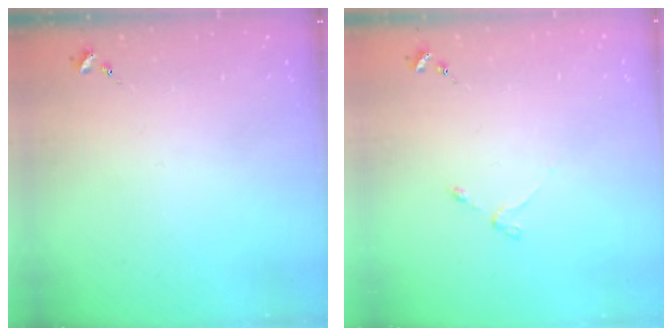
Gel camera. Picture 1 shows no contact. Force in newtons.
{"total": 3.0, "press": 2.9, "slide": 0.5}